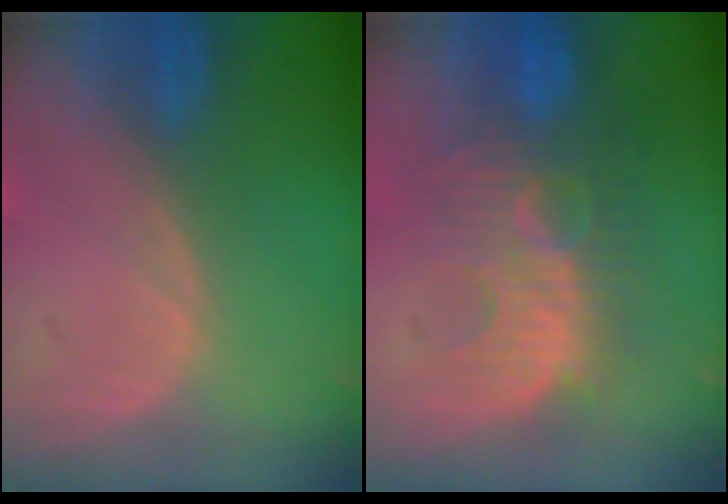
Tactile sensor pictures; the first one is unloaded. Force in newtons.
{"total": 9.4, "press": 9.2, "slide": 2.0}